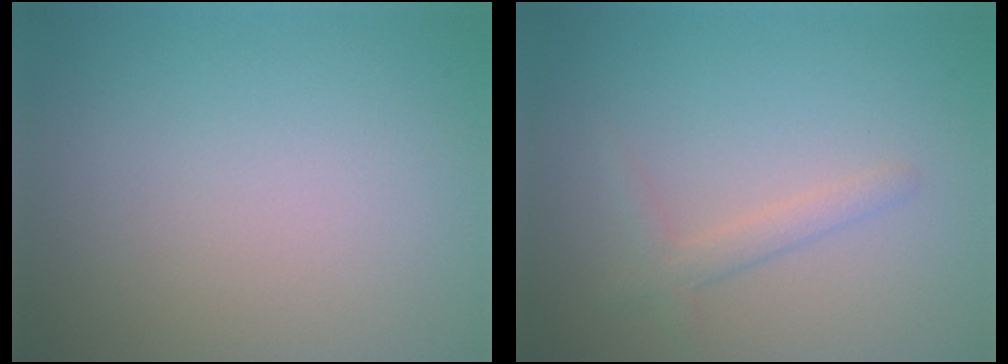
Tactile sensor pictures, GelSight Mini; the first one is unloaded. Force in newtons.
{"total": 1.7, "press": 1.7, "slide": 0.1}